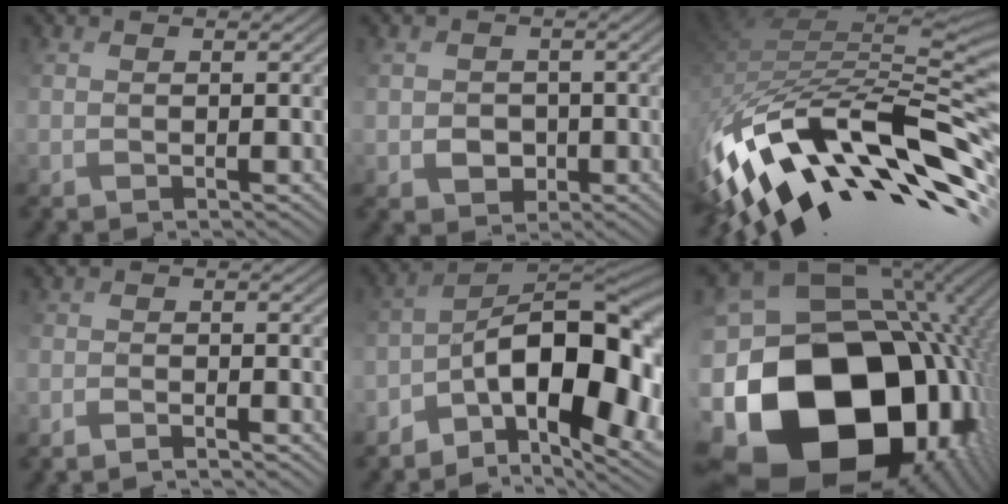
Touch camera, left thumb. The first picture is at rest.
{"total": 2.0, "force": [-0.7, 1.9, -0.2], "torque": [-0.001, -0.006, -0.005]}
{"total": 16.1, "force": [-7.6, 5.2, 13.1], "torque": [-0.277, 0.003, -0.136]}
{"total": 3.2, "force": [-3.1, 0.1, 0.5], "torque": [-0.007, 0.000, -0.059]}
{"total": 15.9, "force": [-7.2, 6.8, 12.5], "torque": [-0.200, -0.007, -0.118]}
{"total": 22.8, "force": [-8.6, 16.6, 13.1], "torque": [-0.293, -0.039, -0.110]}